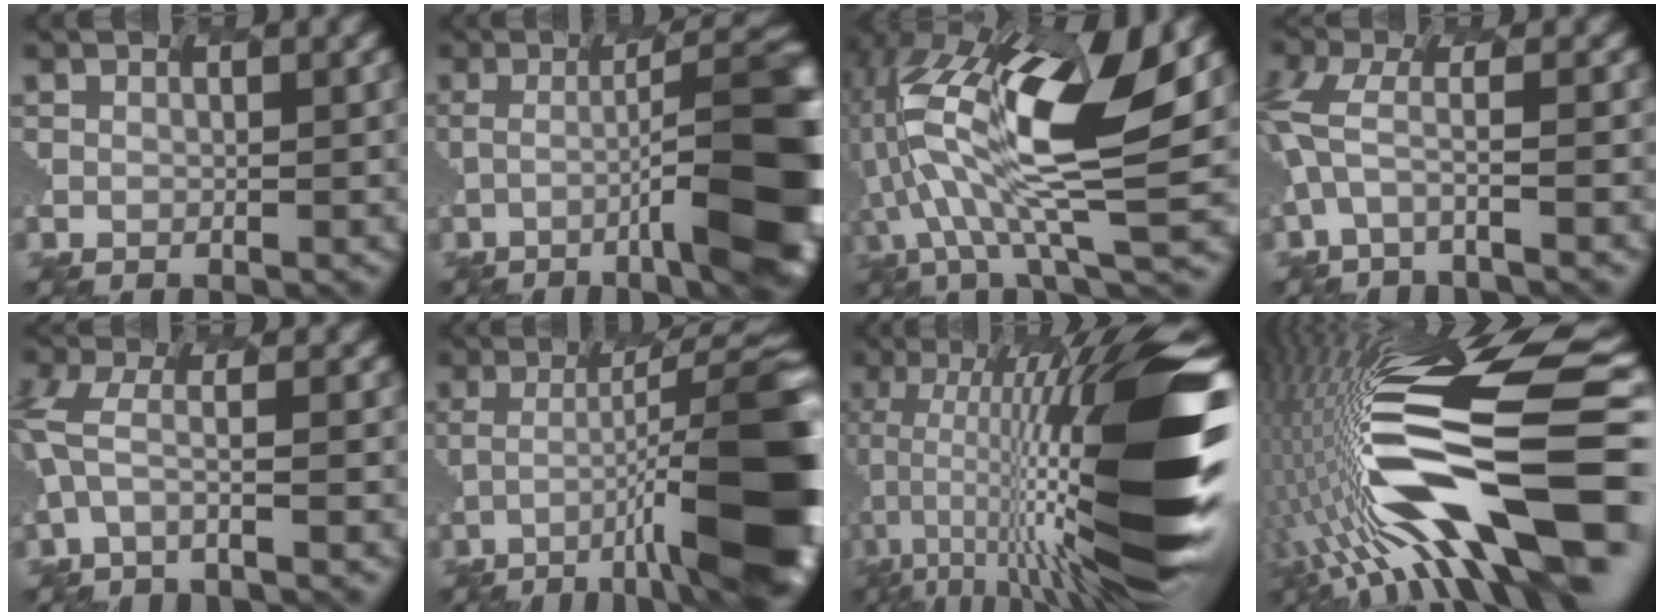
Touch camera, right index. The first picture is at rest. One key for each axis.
{"total": 10.5, "fx": -3.1, "fy": 1.8, "fz": 9.9, "tx": -0.136, "ty": 0.017, "tz": -0.049}
{"total": 11.8, "fx": 2.3, "fy": 4.3, "fz": 10.7, "tx": -0.254, "ty": 0.010, "tz": 0.033}
{"total": 2.2, "fx": -0.2, "fy": 0.4, "fz": 2.2, "tx": -0.081, "ty": 0.015, "tz": -0.024}
{"total": 1.8, "fx": -0.4, "fy": 0.3, "fz": 1.8, "tx": -0.063, "ty": 0.017, "tz": -0.027}
{"total": 11.7, "fx": -4.0, "fy": 2.2, "fz": 10.8, "tx": -0.161, "ty": 0.022, "tz": -0.064}
{"total": 15.0, "fx": -1.1, "fy": 3.8, "fz": 14.4, "tx": -0.277, "ty": 0.040, "tz": -0.041}
{"total": 14.1, "fx": -3.8, "fy": 3.9, "fz": 13.0, "tx": -0.256, "ty": 0.028, "tz": -0.080}